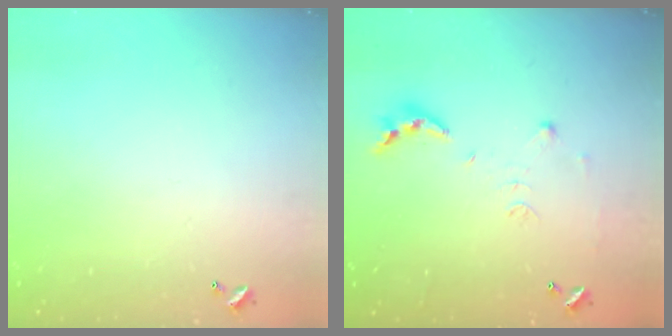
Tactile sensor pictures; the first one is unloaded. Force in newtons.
{"total": 8.7, "press": 8.7, "slide": 0.8}